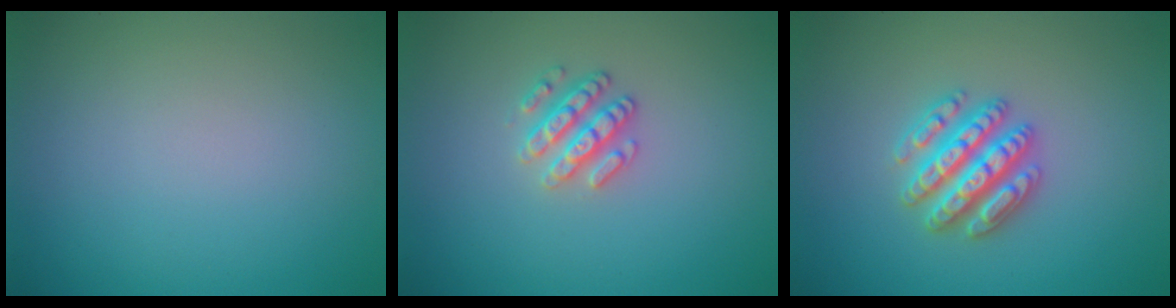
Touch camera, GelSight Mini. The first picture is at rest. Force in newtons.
{"total": 2.5, "press": 2.4, "slide": 0.6}
{"total": 4.8, "press": 4.7, "slide": 0.8}